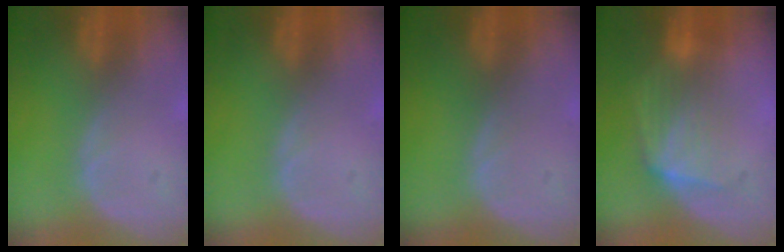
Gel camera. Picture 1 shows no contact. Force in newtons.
{"total": 0.0}
{"total": 0.0}
{"total": 7.1, "press": 6.6, "slide": 2.7}